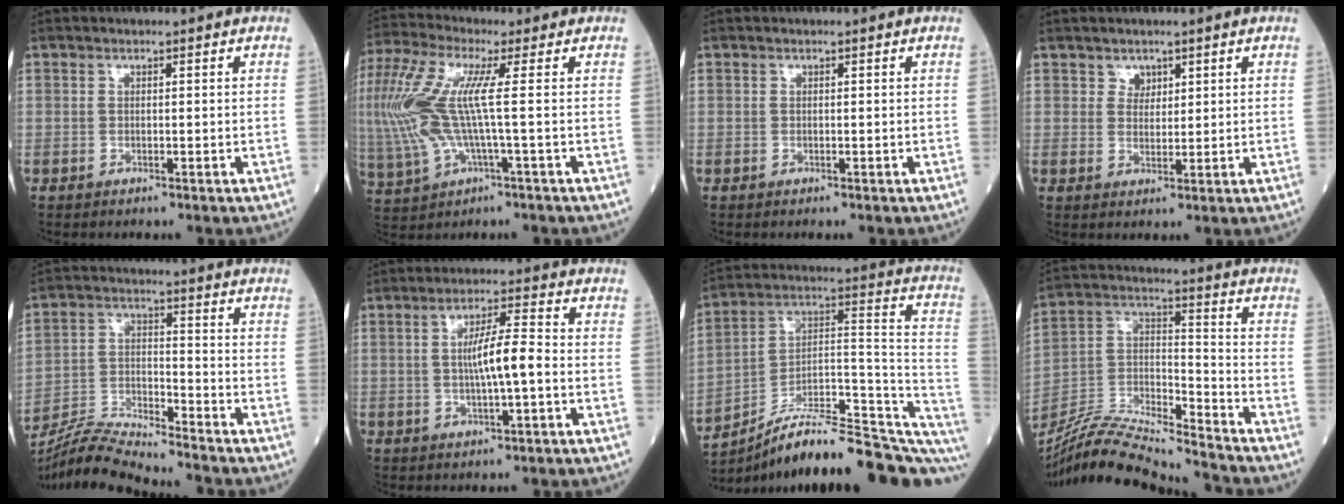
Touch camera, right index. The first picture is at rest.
{"total": 15.4, "force": [1.1, 3.4, 15.0], "torque": [-0.368, 0.016, 0.018]}
{"total": 0.0}
{"total": 2.1, "force": [1.4, 1.5, 0.4], "torque": [0.003, -0.002, 0.019]}
{"total": 11.3, "force": [-11.0, -0.7, 2.5], "torque": [-0.051, 0.003, -0.206]}
{"total": 7.1, "force": [-0.4, 0.5, 7.0], "torque": [-0.124, 0.006, -0.010]}
{"total": 22.1, "force": [-16.5, 4.0, 14.2], "torque": [-0.144, 0.055, -0.249]}
{"total": 19.7, "force": [-18.6, 0.5, 6.6], "torque": [-0.140, 0.003, -0.330]}